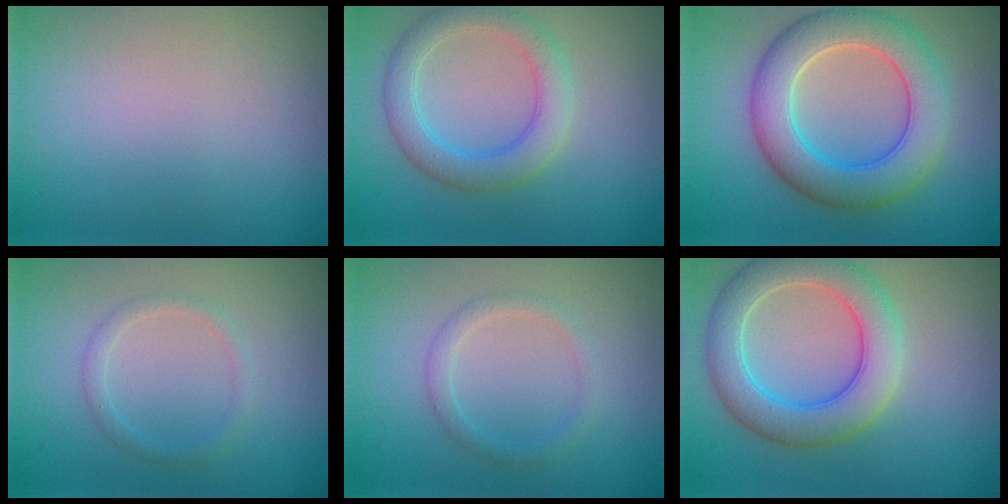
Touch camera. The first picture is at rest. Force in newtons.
{"total": 3.9, "press": 3.9, "slide": 0.1}
{"total": 7.4, "press": 7.4, "slide": 0.5}
{"total": 1.3, "press": 1.3, "slide": 0.1}
{"total": 1.6, "press": 1.6, "slide": 0.0}
{"total": 6.1, "press": 6.1, "slide": 0.4}